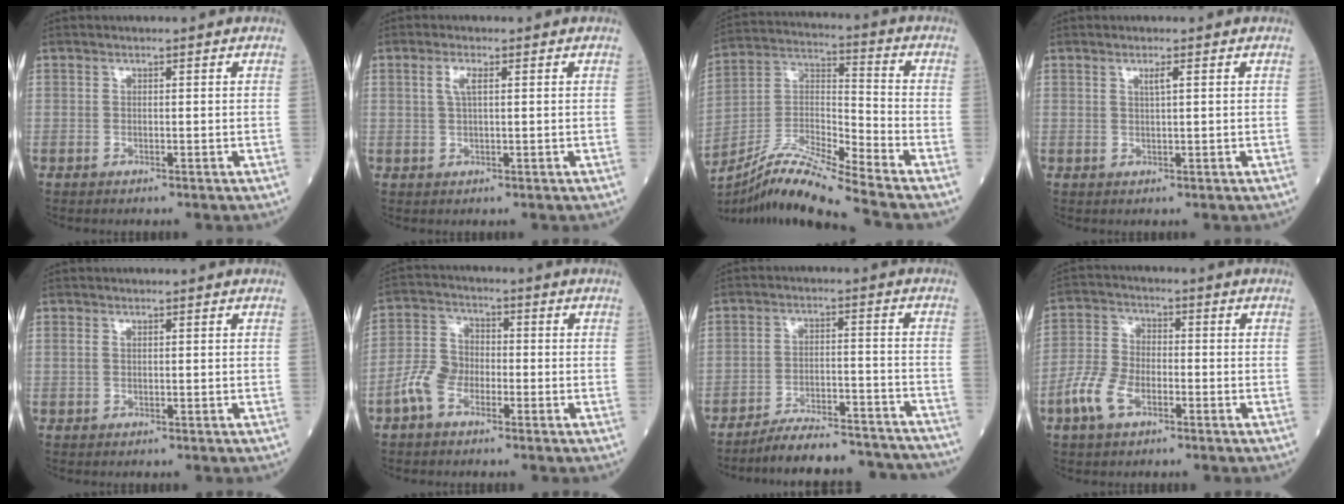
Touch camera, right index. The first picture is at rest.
{"total": 2.3, "force": [0.8, 0.5, 2.1], "torque": [-0.047, 0.004, 0.016]}
{"total": 13.8, "force": [-11.9, -1.4, 6.9], "torque": [-0.138, 0.001, -0.218]}
{"total": 1.3, "force": [0.6, -0.1, 1.2], "torque": [-0.022, -0.001, 0.010]}
{"total": 1.1, "force": [0.4, 0.6, 0.8], "torque": [-0.026, 0.009, 0.013]}
{"total": 6.1, "force": [-2.9, 3.8, 3.8], "torque": [-0.090, 0.015, -0.065]}
{"total": 16.6, "force": [-15.8, 2.5, 4.4], "torque": [-0.063, 0.014, -0.215]}
{"total": 7.1, "force": [-3.4, 3.8, 5.0], "torque": [-0.118, 0.006, -0.072]}